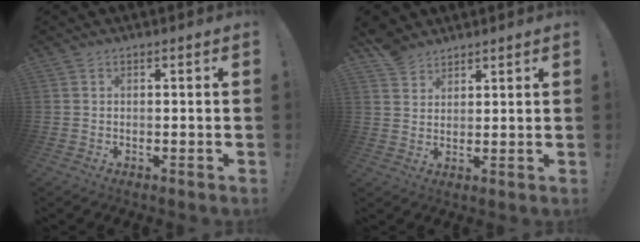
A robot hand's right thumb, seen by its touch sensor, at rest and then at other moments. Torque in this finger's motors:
{"motor_torque": [-0.66, 1.27, 0.45, 0.90, -0.01]}